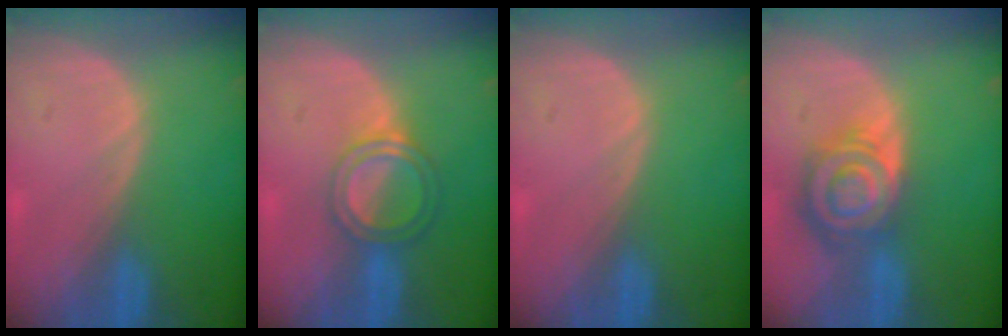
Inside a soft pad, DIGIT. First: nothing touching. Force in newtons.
{"total": 5.1, "press": 4.6, "slide": 2.1}
{"total": 0.0}
{"total": 8.5, "press": 7.3, "slide": 4.4}